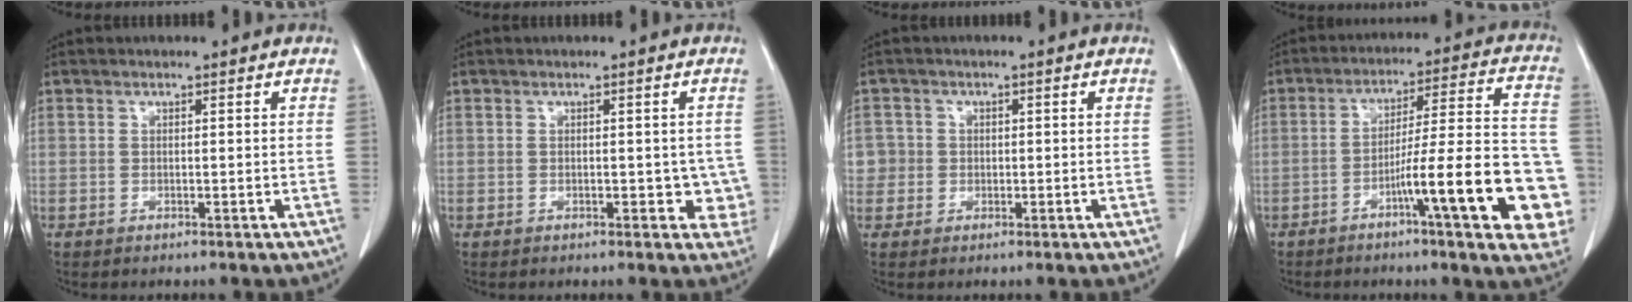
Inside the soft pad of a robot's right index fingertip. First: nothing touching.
{"total": 3.8, "force": [-0.8, 2.3, 2.9], "torque": [-0.011, 0.008, -0.006]}
{"total": 2.8, "force": [-0.2, 2.8, -0.2], "torque": [0.018, 0.009, -0.007]}
{"total": 18.0, "force": [-6.5, 1.8, 16.7], "torque": [-0.174, 0.029, -0.086]}